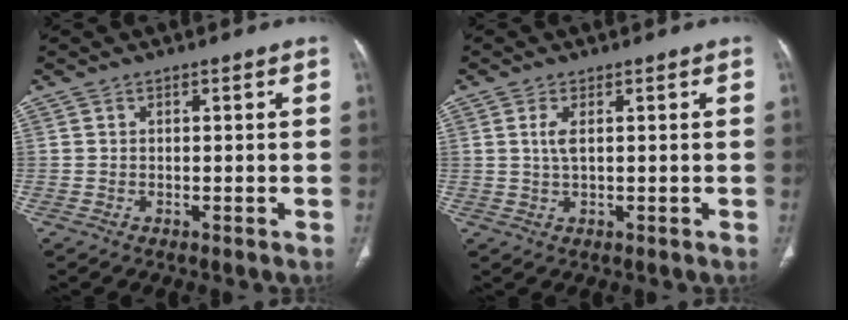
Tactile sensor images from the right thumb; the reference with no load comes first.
{"total": 2.6, "force": [0.7, 0.9, 2.3], "torque": [-0.059, 0.001, 0.020]}